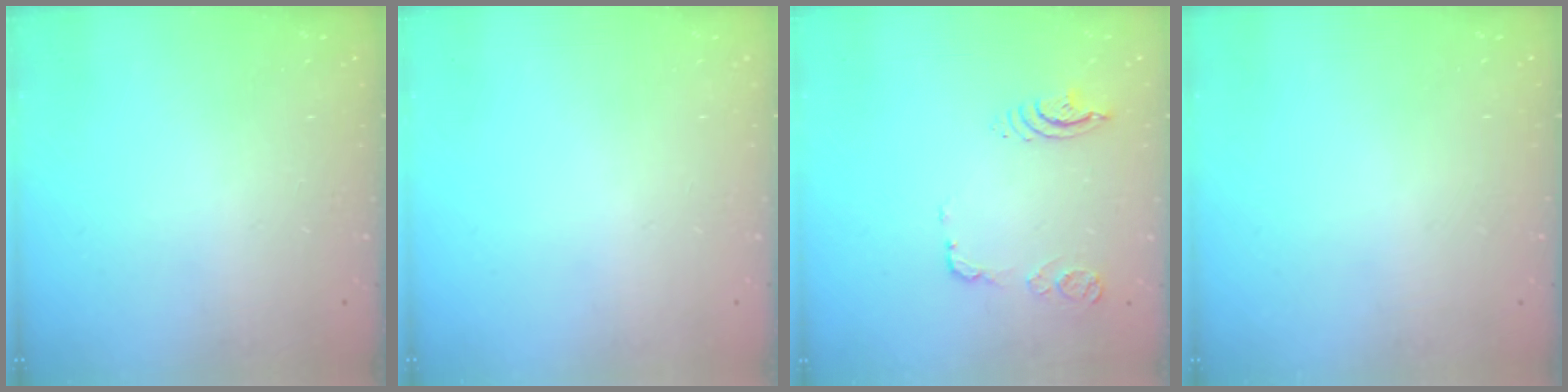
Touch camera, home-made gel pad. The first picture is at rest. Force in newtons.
{"total": 0.0}
{"total": 10.8, "press": 10.7, "slide": 1.4}
{"total": 0.0}